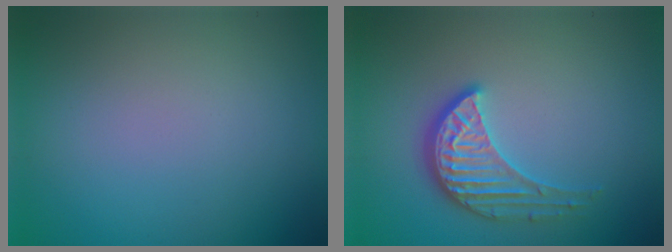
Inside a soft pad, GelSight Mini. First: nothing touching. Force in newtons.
{"total": 3.8, "press": 3.2, "slide": 2.1}